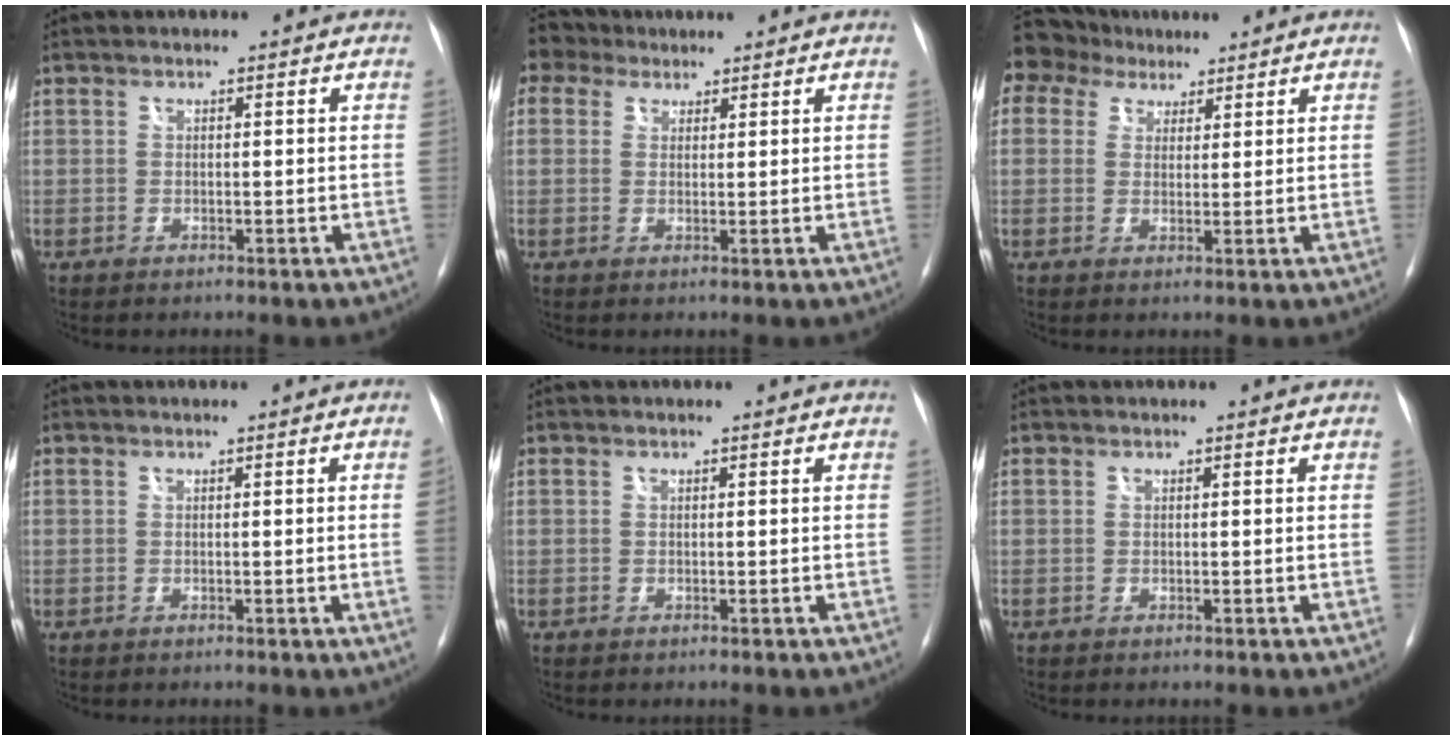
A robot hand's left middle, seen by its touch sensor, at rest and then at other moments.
{"total": 3.7, "force": [2.9, 2.3, 0.2], "torque": [-0.010, 0.027, 0.053]}
{"total": 8.7, "force": [6.6, 5.2, 2.2], "torque": [-0.054, 0.044, 0.120]}
{"total": 1.2, "force": [-0.2, -0.5, 1.1], "torque": [-0.011, 0.000, -0.003]}
{"total": 0.0}
{"total": 0.0}